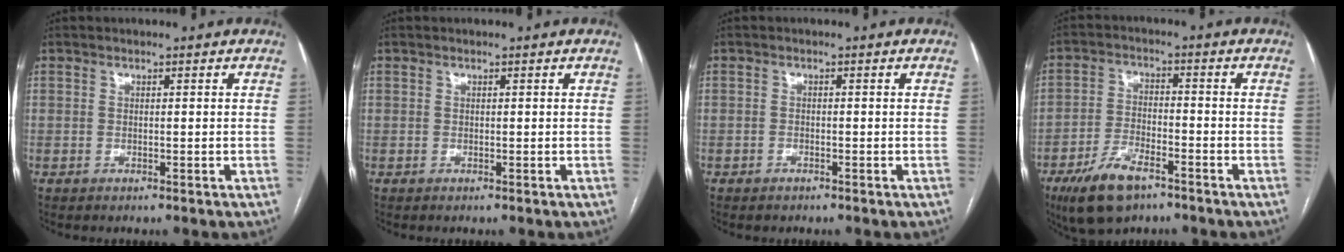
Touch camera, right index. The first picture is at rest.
{"total": 0.0}
{"total": 0.7, "force": [-0.6, 0.4, 0.1], "torque": [-0.010, -0.001, -0.008]}
{"total": 9.1, "force": [-5.8, 3.4, 6.0], "torque": [-0.131, -0.013, -0.102]}